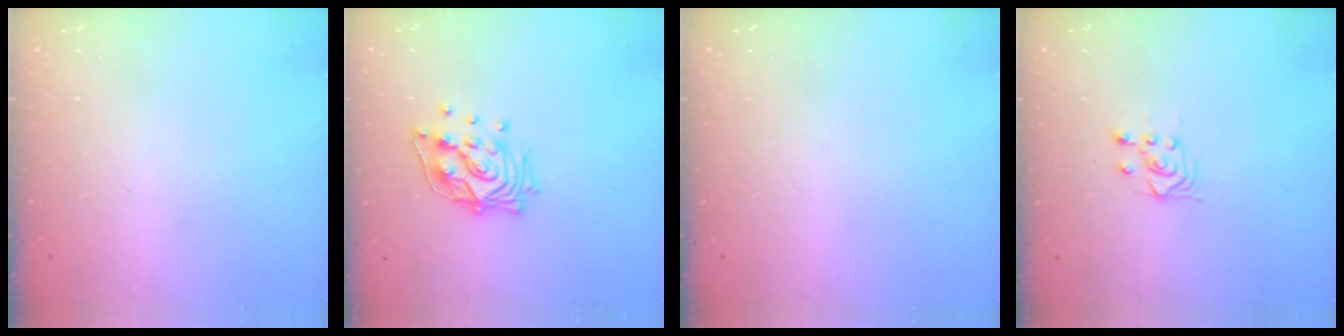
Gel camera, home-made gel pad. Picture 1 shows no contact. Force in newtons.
{"total": 14.1, "press": 14.0, "slide": 1.8}
{"total": 0.0}
{"total": 3.0, "press": 2.6, "slide": 1.3}